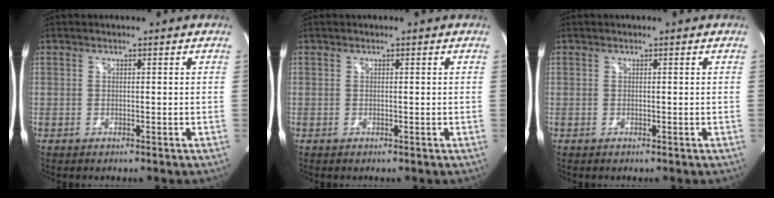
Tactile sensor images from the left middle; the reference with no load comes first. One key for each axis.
{"total": 0.0}
{"total": 0.0}